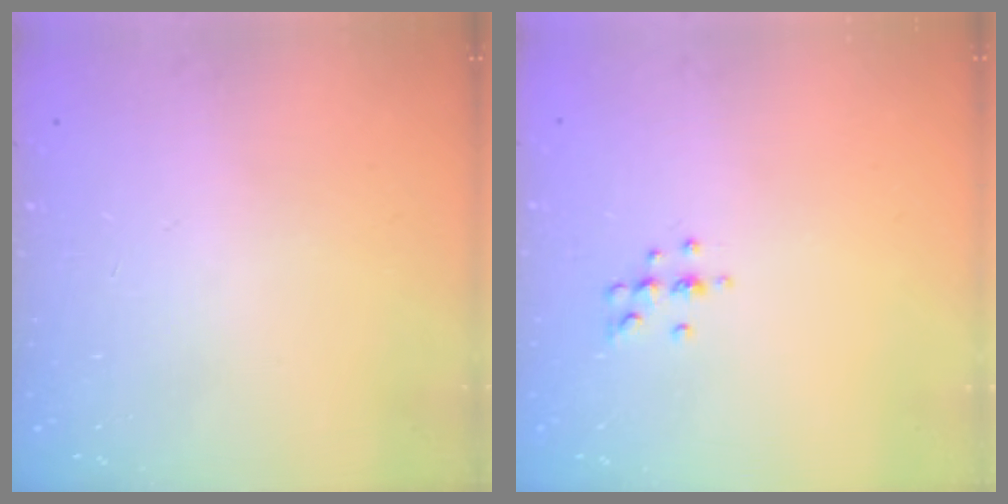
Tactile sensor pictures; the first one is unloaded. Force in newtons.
{"total": 5.5, "press": 5.2, "slide": 1.6}